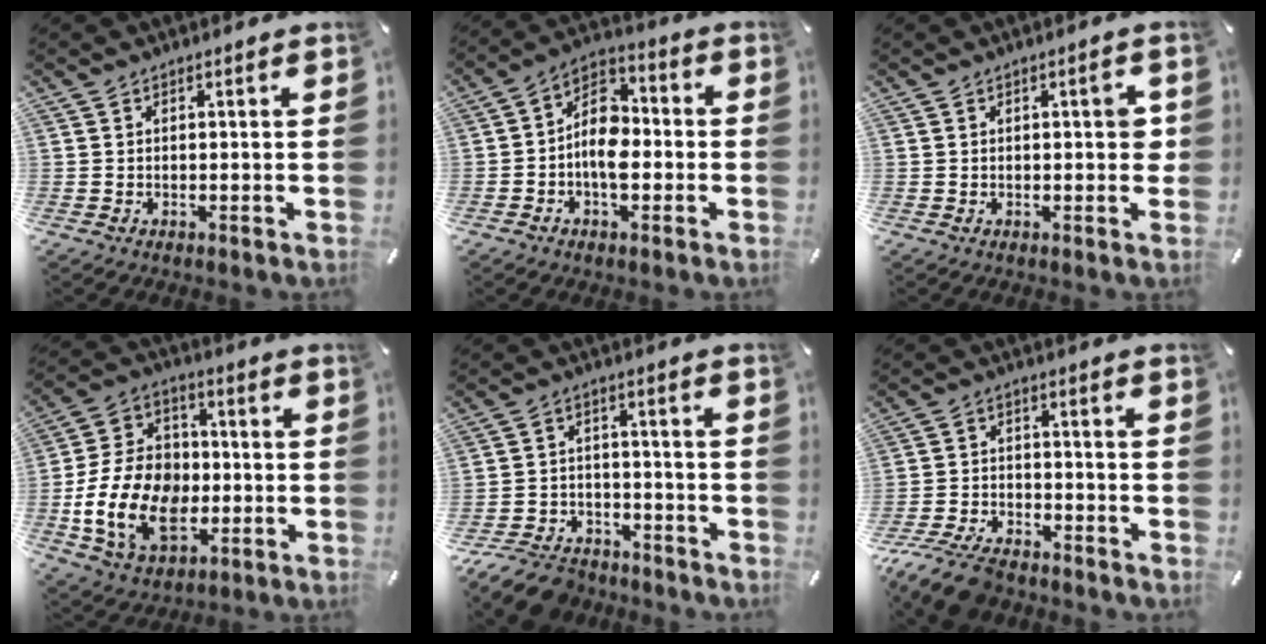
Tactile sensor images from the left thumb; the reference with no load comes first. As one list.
[{"total": 10.1, "force": [-2.4, 6.6, 7.2], "torque": [-0.139, 0.012, -0.044]}, {"total": 3.5, "force": [0.5, 1.5, 3.1], "torque": [-0.038, -0.002, 0.000]}, {"total": 18.7, "force": [-4.5, 13.6, 12.0], "torque": [-0.253, 0.028, -0.074]}, {"total": 9.9, "force": [-7.9, 5.0, 3.3], "torque": [-0.045, 0.051, -0.143]}, {"total": 10.3, "force": [-8.5, 4.0, 4.4], "torque": [-0.085, 0.045, -0.163]}]